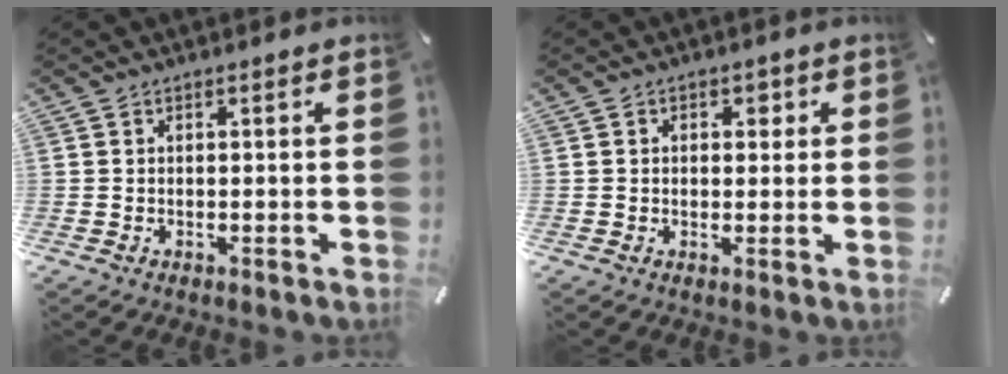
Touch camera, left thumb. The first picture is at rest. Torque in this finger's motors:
{"motor_torque": [-0.09, -0.12, 0.15, 0.24, -0.01]}